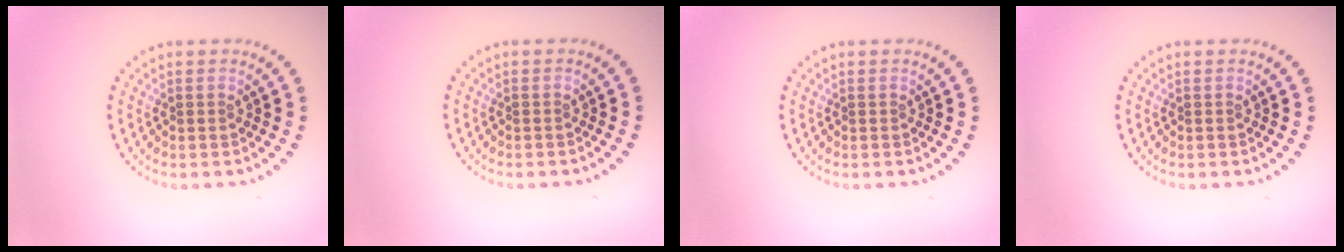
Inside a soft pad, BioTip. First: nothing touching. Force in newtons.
{"total": 0.0}
{"total": 0.0}
{"total": 0.0}